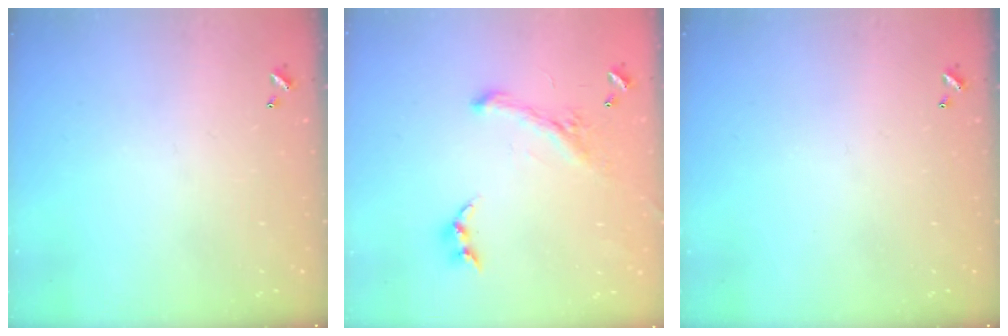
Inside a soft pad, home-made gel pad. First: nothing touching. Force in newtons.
{"total": 1.7, "press": 1.1, "slide": 1.2}
{"total": 0.0}